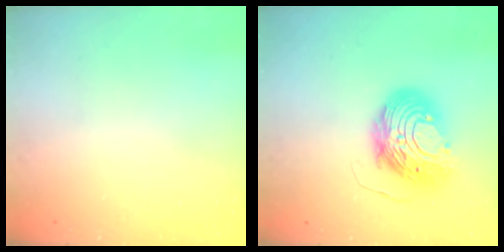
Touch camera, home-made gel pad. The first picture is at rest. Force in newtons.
{"total": 12.2, "press": 12.2, "slide": 1.2}